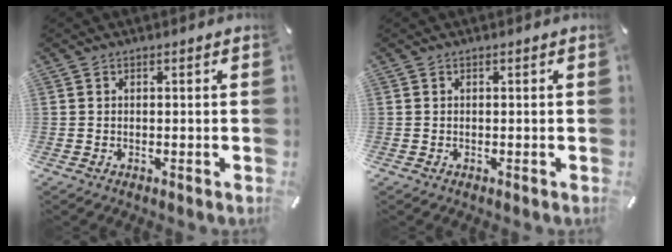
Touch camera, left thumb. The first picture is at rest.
{"total": 0.0}